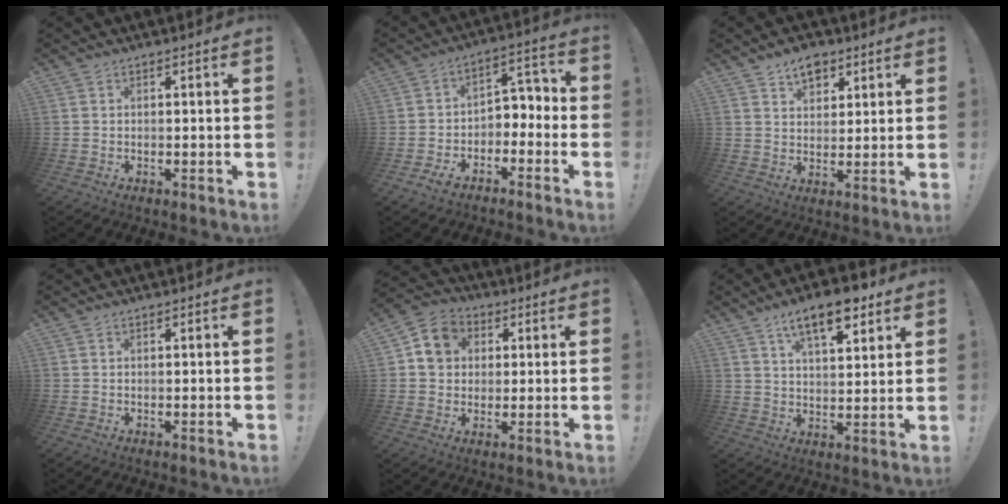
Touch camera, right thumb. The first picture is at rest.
{"total": 6.7, "force": [-4.5, 4.4, 2.3], "torque": [-0.027, 0.028, -0.078]}
{"total": 7.5, "force": [4.8, 4.9, 3.0], "torque": [-0.039, -0.024, 0.086]}
{"total": 0.0}
{"total": 9.0, "force": [2.5, 8.1, 2.9], "torque": [-0.030, -0.008, 0.051]}
{"total": 12.3, "force": [7.8, 4.5, 8.5], "torque": [-0.128, -0.033, 0.132]}